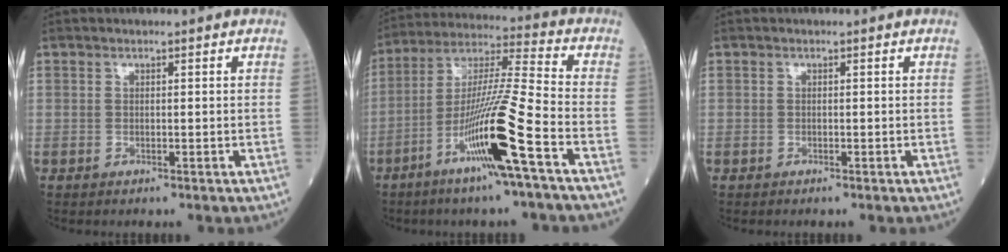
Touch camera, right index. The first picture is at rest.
{"total": 14.9, "force": [-6.6, -1.1, 13.3], "torque": [-0.258, -0.009, -0.125]}
{"total": 0.0}